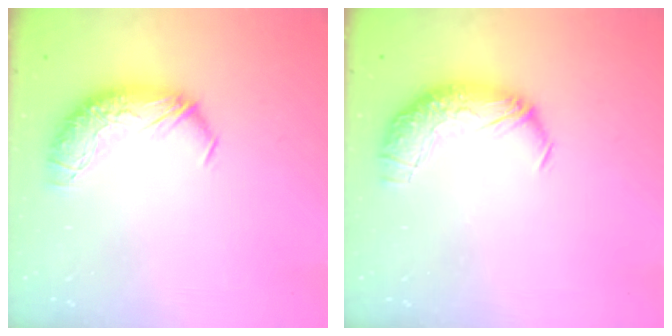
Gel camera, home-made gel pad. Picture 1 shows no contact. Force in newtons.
{"total": 2.3, "press": 0.9, "slide": 2.1}